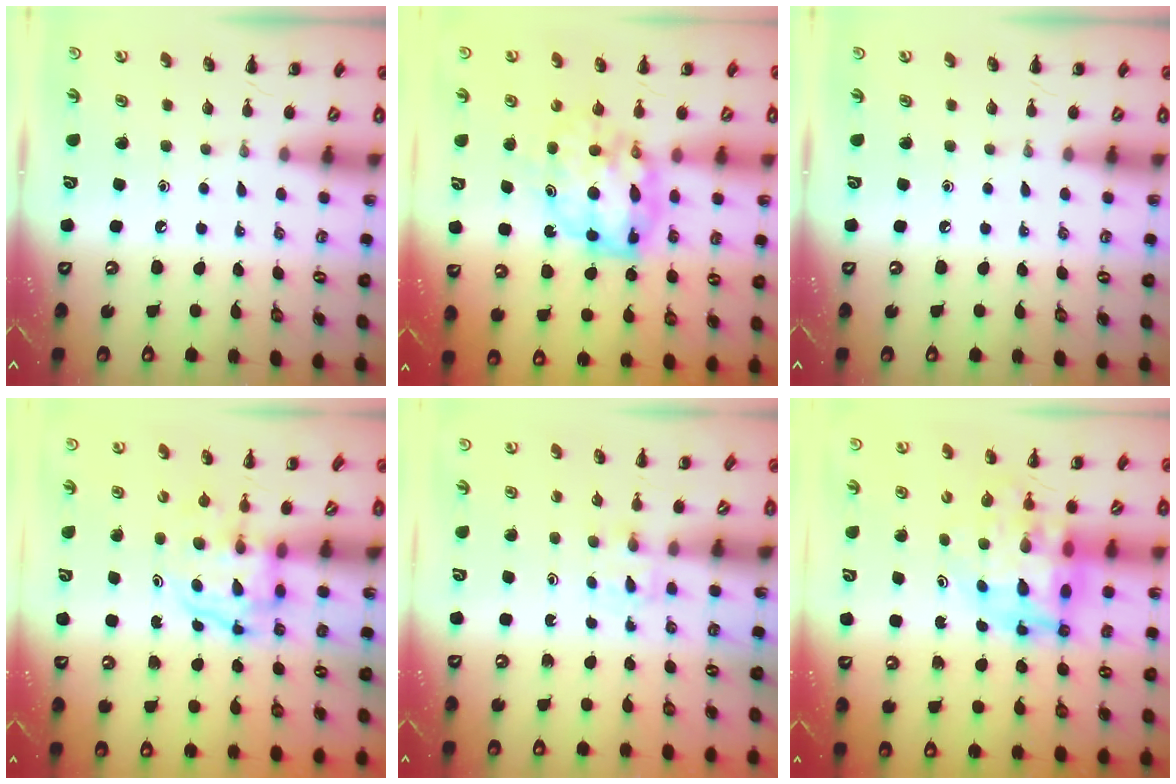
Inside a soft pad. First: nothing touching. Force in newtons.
{"total": 8.7, "press": 8.4, "slide": 2.1}
{"total": 0.0}
{"total": 3.9, "press": 3.8, "slide": 0.6}
{"total": 2.3, "press": 2.1, "slide": 1.0}
{"total": 9.7, "press": 9.2, "slide": 3.0}